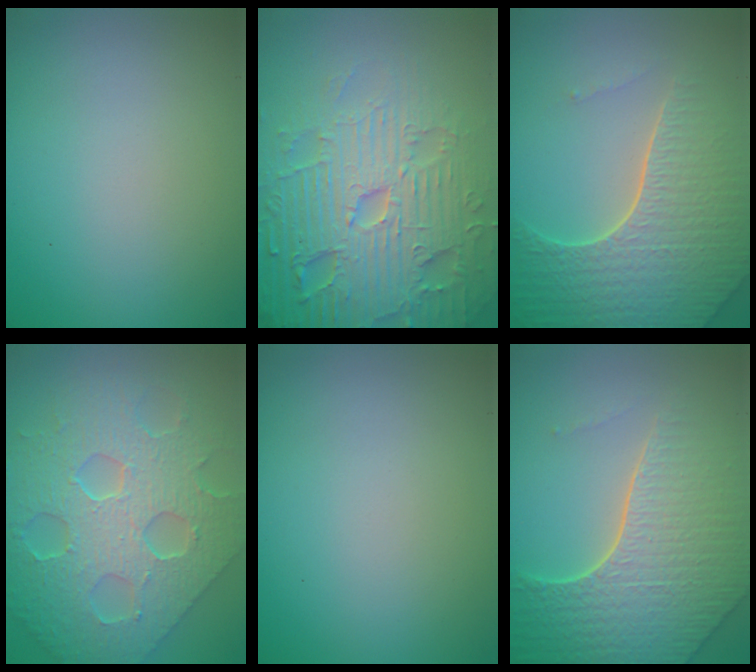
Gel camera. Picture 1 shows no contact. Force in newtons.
{"total": 7.8, "press": 7.6, "slide": 1.9}
{"total": 7.8, "press": 5.6, "slide": 5.5}
{"total": 8.9, "press": 6.4, "slide": 6.2}
{"total": 0.0}
{"total": 8.0, "press": 5.8, "slide": 5.5}